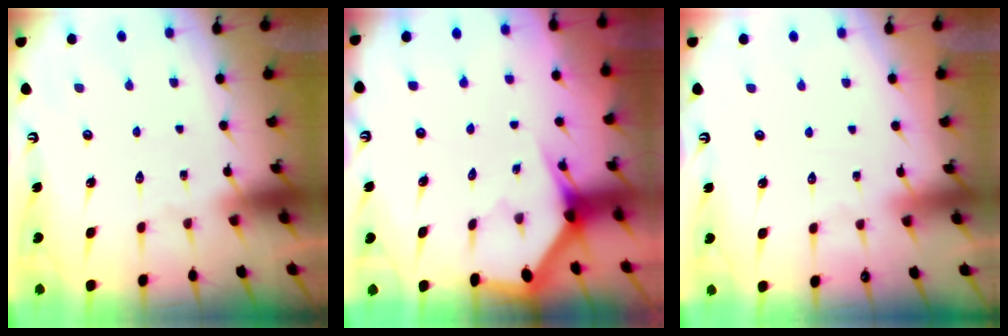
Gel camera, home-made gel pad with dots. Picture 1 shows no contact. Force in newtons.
{"total": 2.9, "press": 2.9, "slide": 0.1}
{"total": 2.2, "press": 2.2, "slide": 0.3}